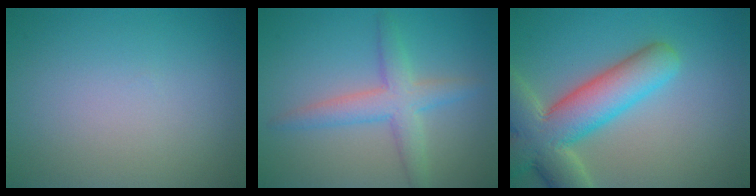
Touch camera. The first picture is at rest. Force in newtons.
{"total": 3.8, "press": 3.8, "slide": 0.1}
{"total": 9.2, "press": 9.2, "slide": 0.9}